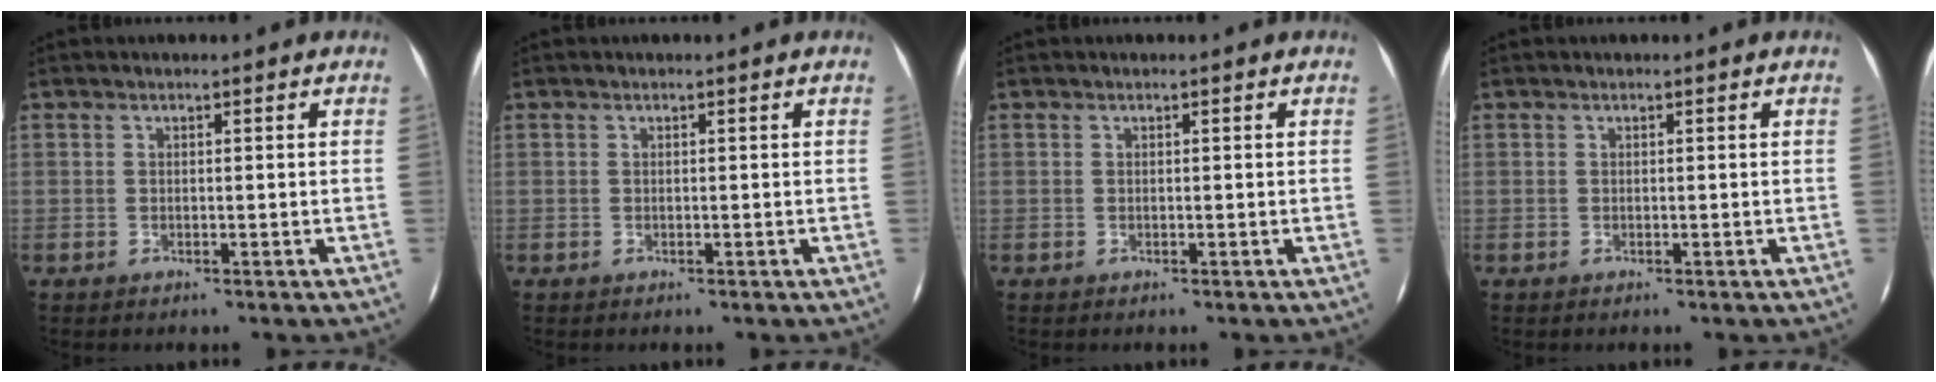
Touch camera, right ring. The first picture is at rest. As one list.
[{"total": 0.0}, {"total": 0.0}, {"total": 0.0}]